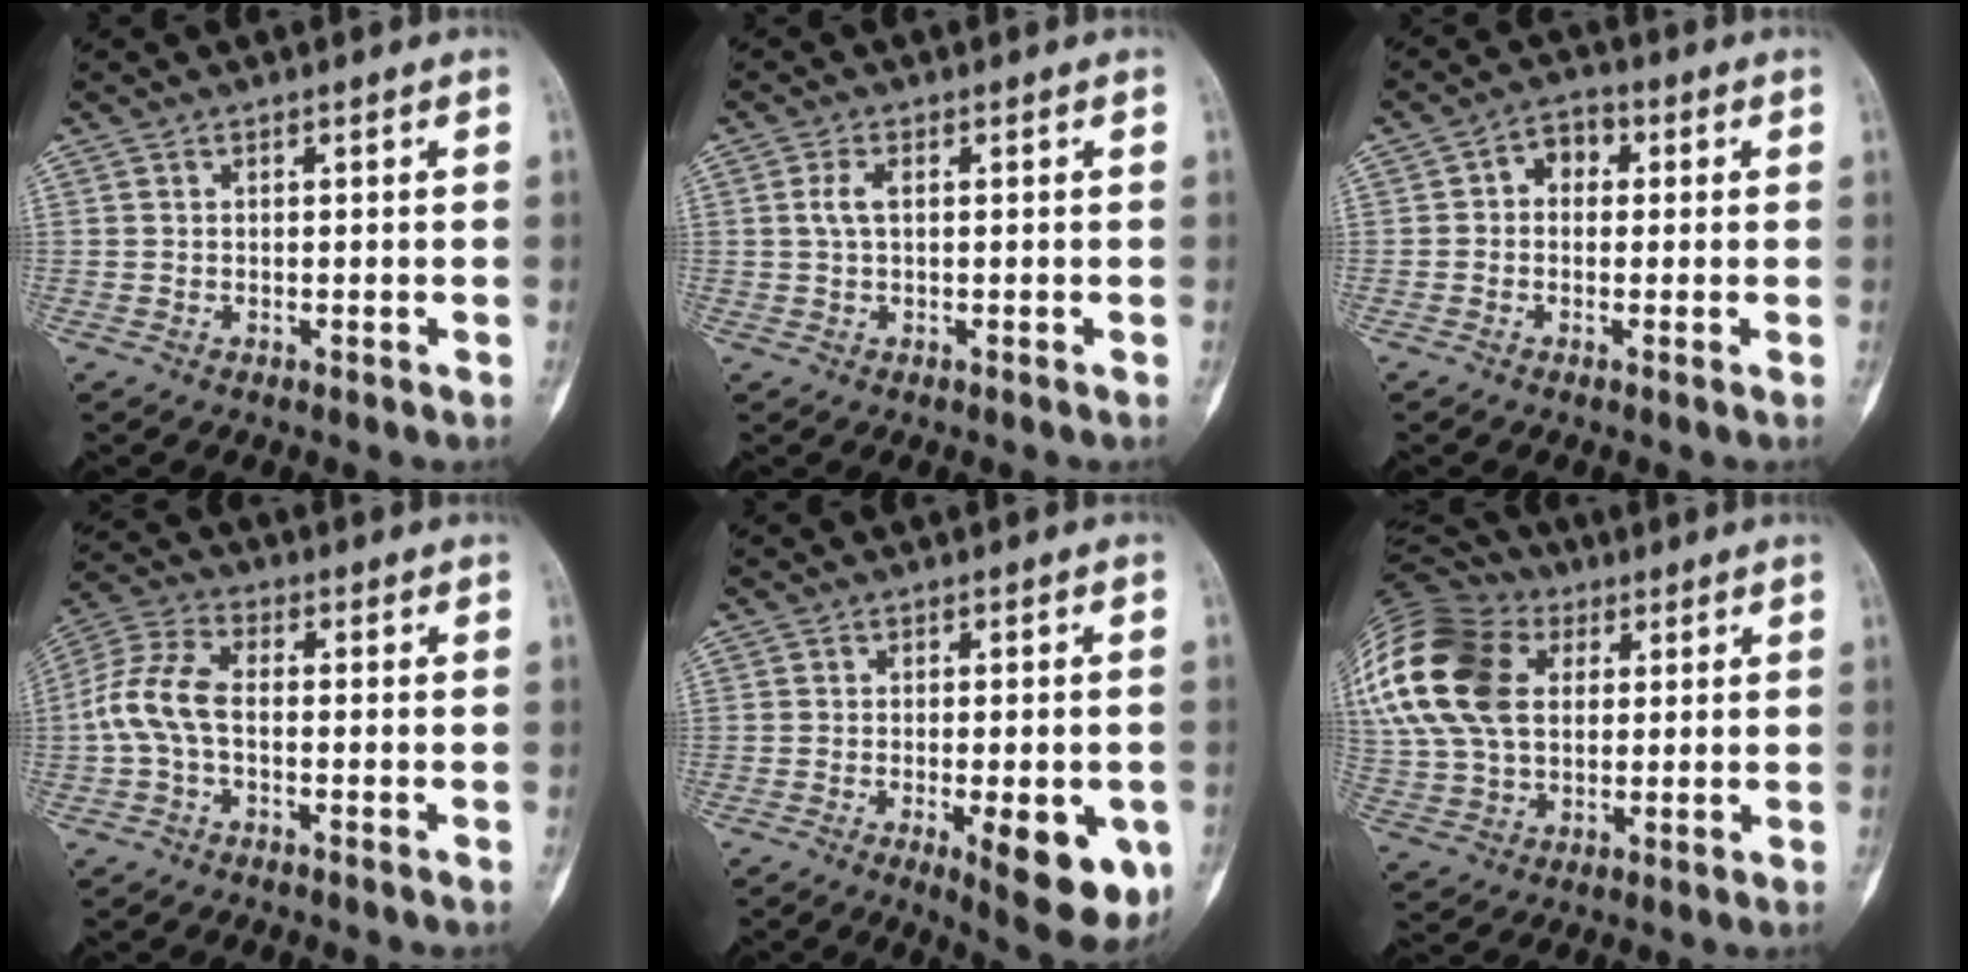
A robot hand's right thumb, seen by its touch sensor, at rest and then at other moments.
{"total": 2.4, "force": [0.3, 0.9, 2.3], "torque": [-0.056, 0.002, 0.005]}
{"total": 4.6, "force": [0.4, 3.4, 3.1], "torque": [-0.026, 0.012, -0.008]}
{"total": 7.9, "force": [-1.3, 3.8, 6.9], "torque": [-0.156, 0.024, -0.037]}
{"total": 12.7, "force": [-4.1, 4.2, 11.2], "torque": [-0.132, -0.010, -0.042]}
{"total": 27.0, "force": [6.9, 18.6, 18.3], "torque": [-0.417, 0.045, 0.132]}